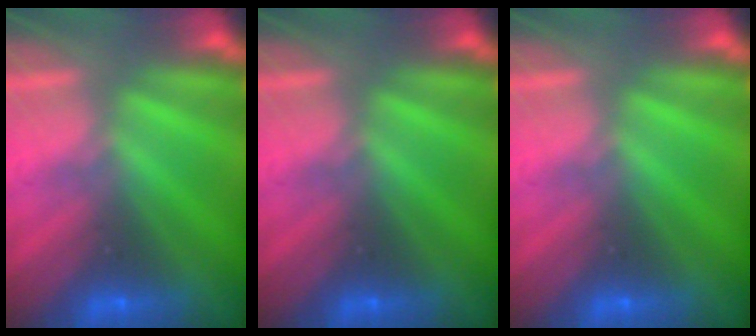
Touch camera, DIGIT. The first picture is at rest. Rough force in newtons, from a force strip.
{"total": 0.0}
{"total": 0.0}